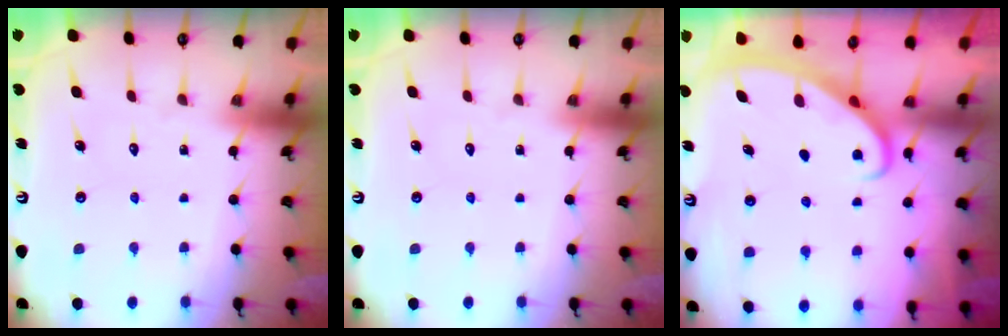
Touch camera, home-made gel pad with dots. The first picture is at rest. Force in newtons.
{"total": 0.0}
{"total": 2.8, "press": 2.8, "slide": 0.4}